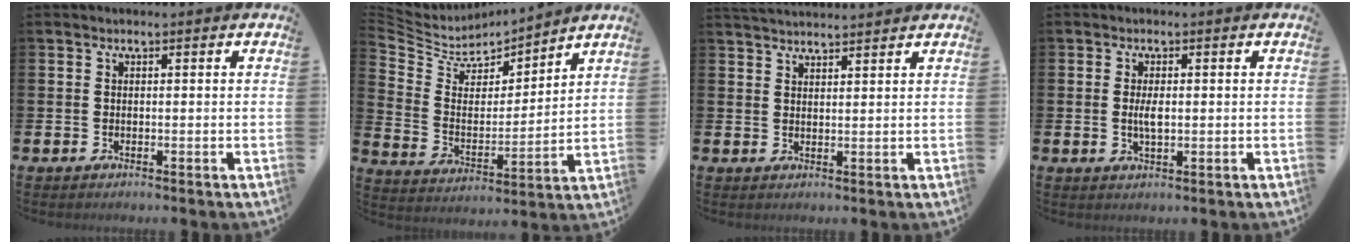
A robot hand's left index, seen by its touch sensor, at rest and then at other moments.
{"total": 5.8, "force": [5.3, 2.1, 0.4], "torque": [-0.052, -0.045, 0.090]}
{"total": 2.9, "force": [2.9, 0.1, 0.3], "torque": [-0.010, -0.013, 0.053]}
{"total": 2.6, "force": [0.0, 1.0, 2.4], "torque": [-0.037, -0.002, -0.004]}